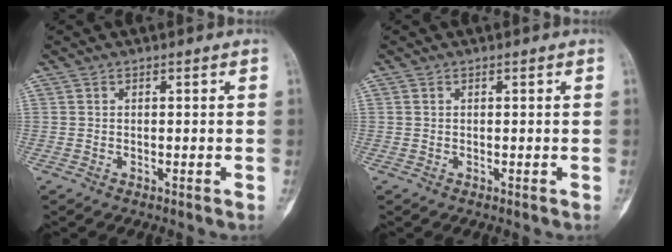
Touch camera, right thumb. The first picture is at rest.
{"total": 0.0}